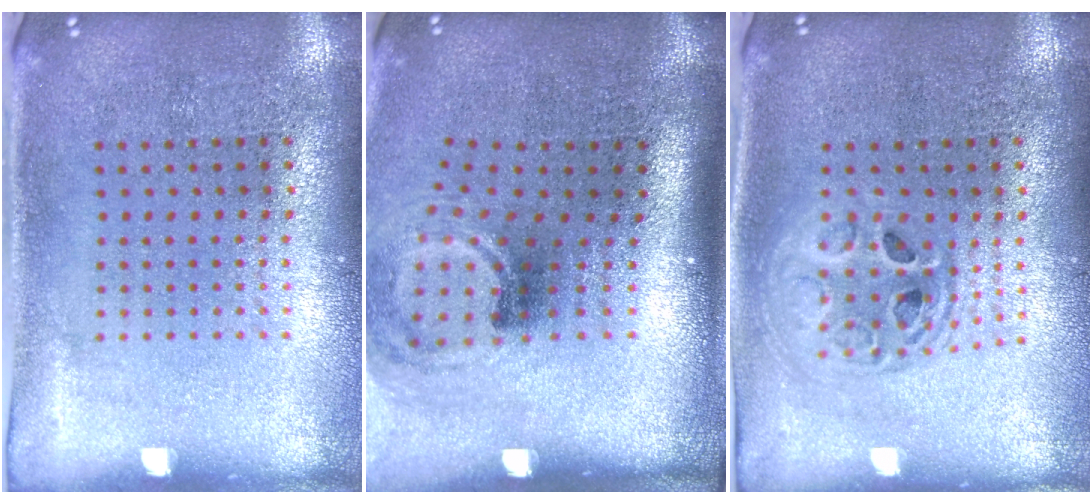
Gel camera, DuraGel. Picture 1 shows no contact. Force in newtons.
{"total": 1.9, "press": 1.2, "slide": 1.5}
{"total": 1.7, "press": 1.4, "slide": 0.9}